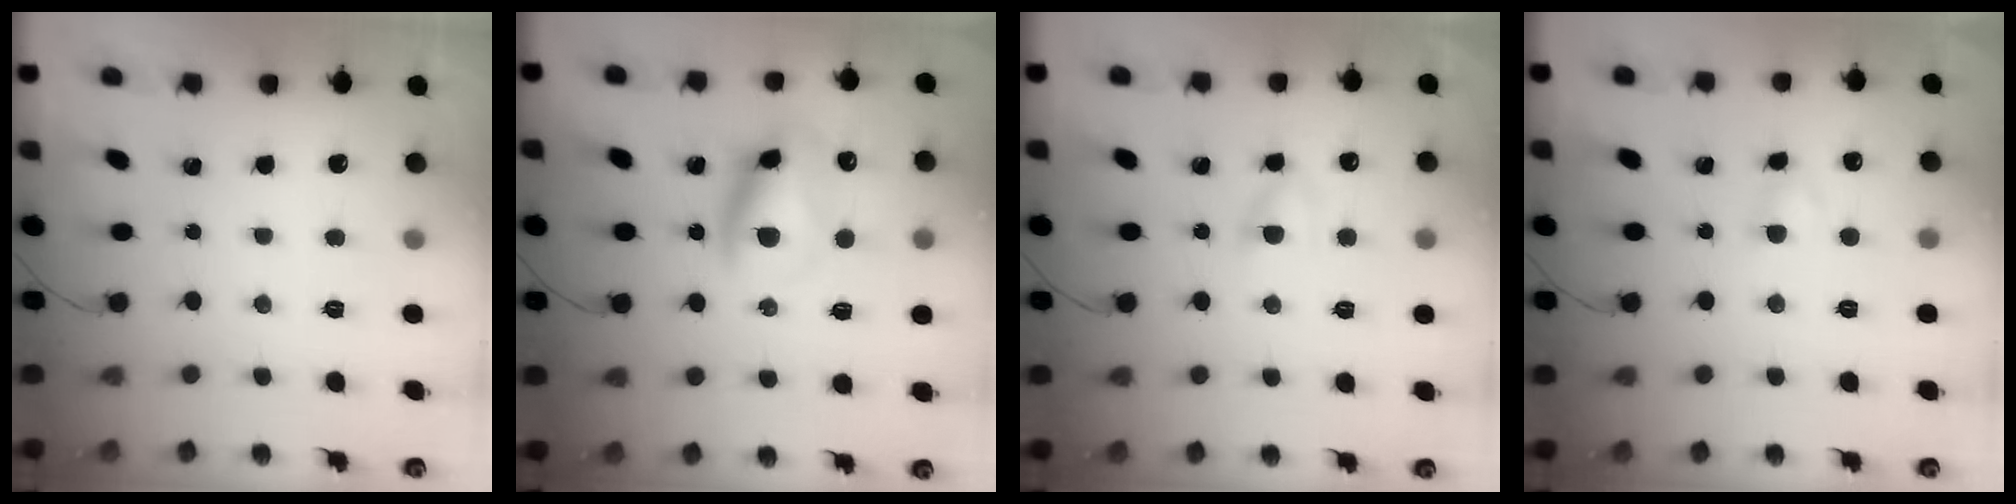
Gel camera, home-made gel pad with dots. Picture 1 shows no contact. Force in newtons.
{"total": 11.4, "press": 11.1, "slide": 2.6}
{"total": 5.1, "press": 4.9, "slide": 1.5}
{"total": 2.5, "press": 2.3, "slide": 1.0}